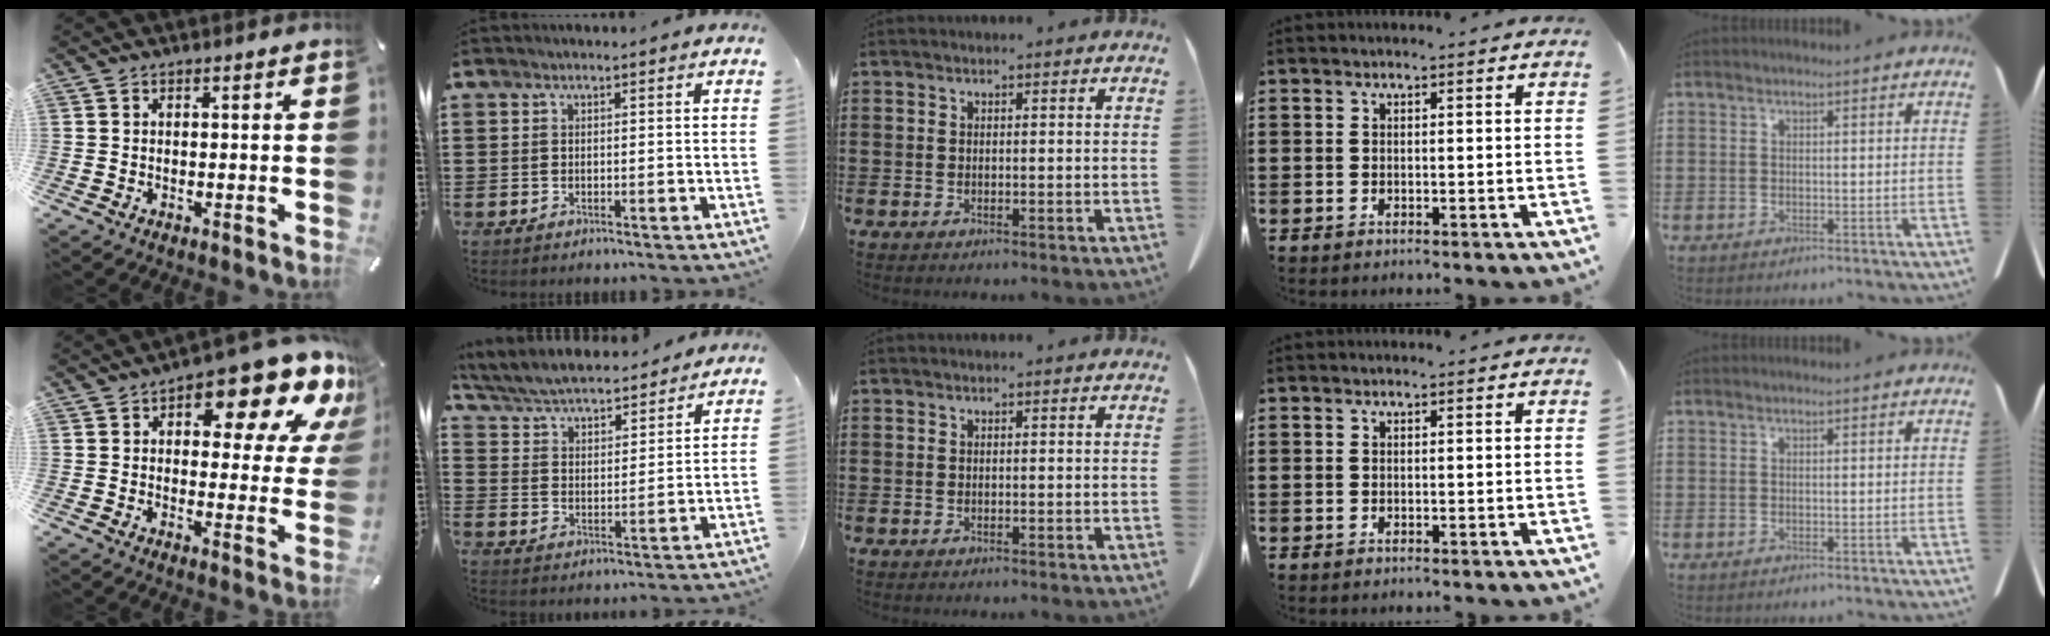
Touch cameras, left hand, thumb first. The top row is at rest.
{"thumb": {"total": 16.4, "force": [10.3, 6.8, 10.7], "torque": [-0.138, -0.075, 0.167]}, "index": {"total": 5.5, "force": [5.3, 0.4, 1.4], "torque": [-0.052, -0.033, 0.089]}}